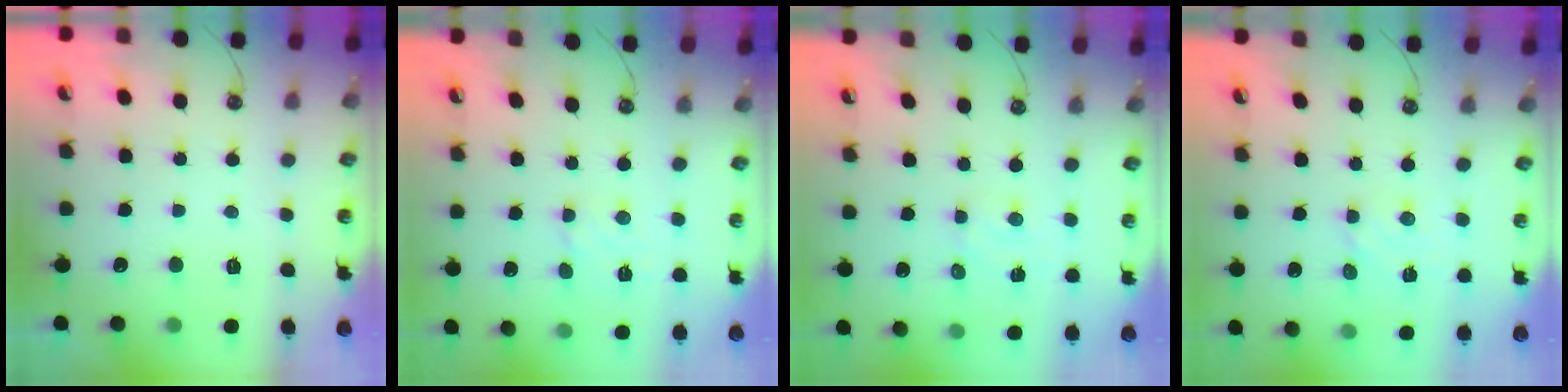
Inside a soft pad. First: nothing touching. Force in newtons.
{"total": 2.8, "press": 2.7, "slide": 0.6}
{"total": 1.7, "press": 1.6, "slide": 0.3}
{"total": 2.6, "press": 2.6, "slide": 0.3}